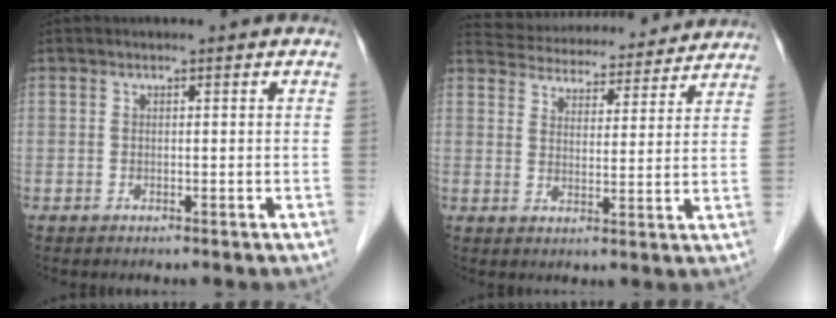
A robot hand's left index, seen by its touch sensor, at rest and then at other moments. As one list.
[{"total": 20.7, "force": [19.3, 5.5, 5.0], "torque": [-0.081, 0.018, 0.256]}]